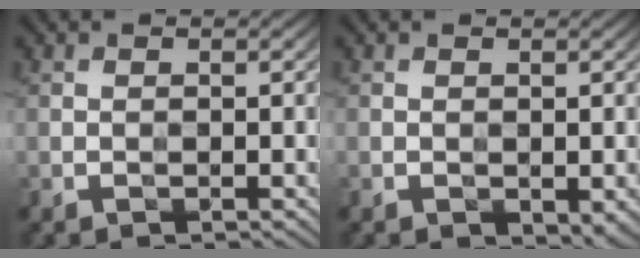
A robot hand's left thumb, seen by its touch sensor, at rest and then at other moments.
{"total": 1.8, "force": [-0.7, 1.0, 1.3], "torque": [-0.024, -0.010, -0.008]}